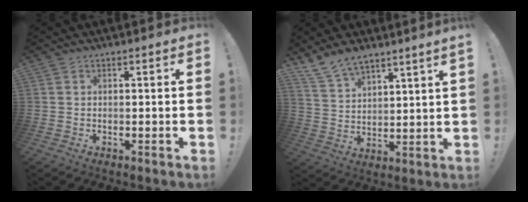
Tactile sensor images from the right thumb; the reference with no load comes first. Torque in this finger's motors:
{"motor_torque": [0.45, 0.52, 0.30, 0.30, 0.02]}